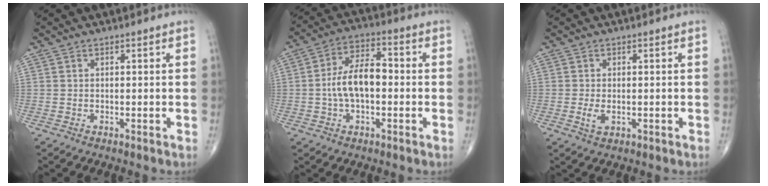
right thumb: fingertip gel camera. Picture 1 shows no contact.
{"total": 10.0, "force": [-0.8, 5.2, 8.5], "torque": [-0.153, 0.030, -0.022]}
{"total": 2.5, "force": [-0.5, 1.4, 2.1], "torque": [-0.044, -0.005, -0.008]}